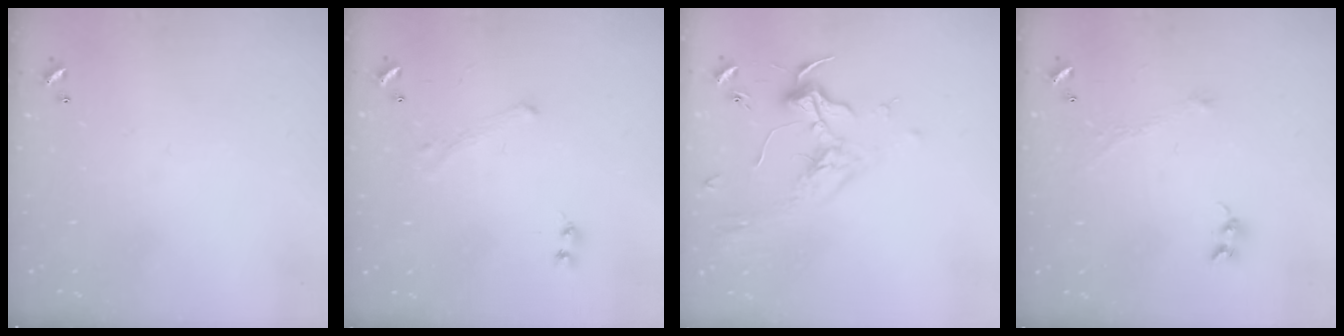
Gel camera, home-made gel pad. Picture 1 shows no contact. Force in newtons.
{"total": 0.0}
{"total": 1.8, "press": 1.6, "slide": 0.6}
{"total": 1.2, "press": 1.2, "slide": 0.1}